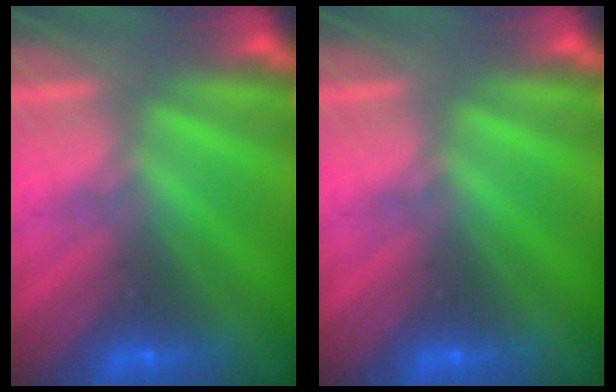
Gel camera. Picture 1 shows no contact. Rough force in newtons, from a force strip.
{"total": 0.0}